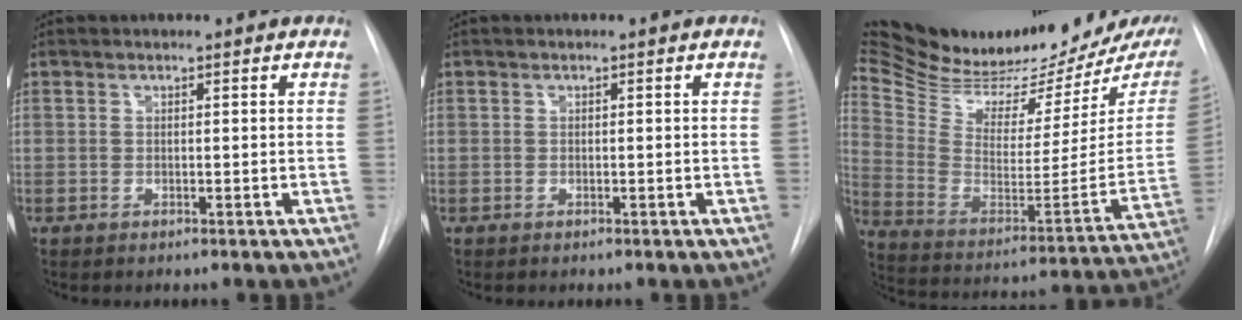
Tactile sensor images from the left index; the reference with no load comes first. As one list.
[{"total": 0.0}, {"total": 28.7, "force": [23.8, 6.6, 14.8], "torque": [-0.248, -0.051, 0.351]}]